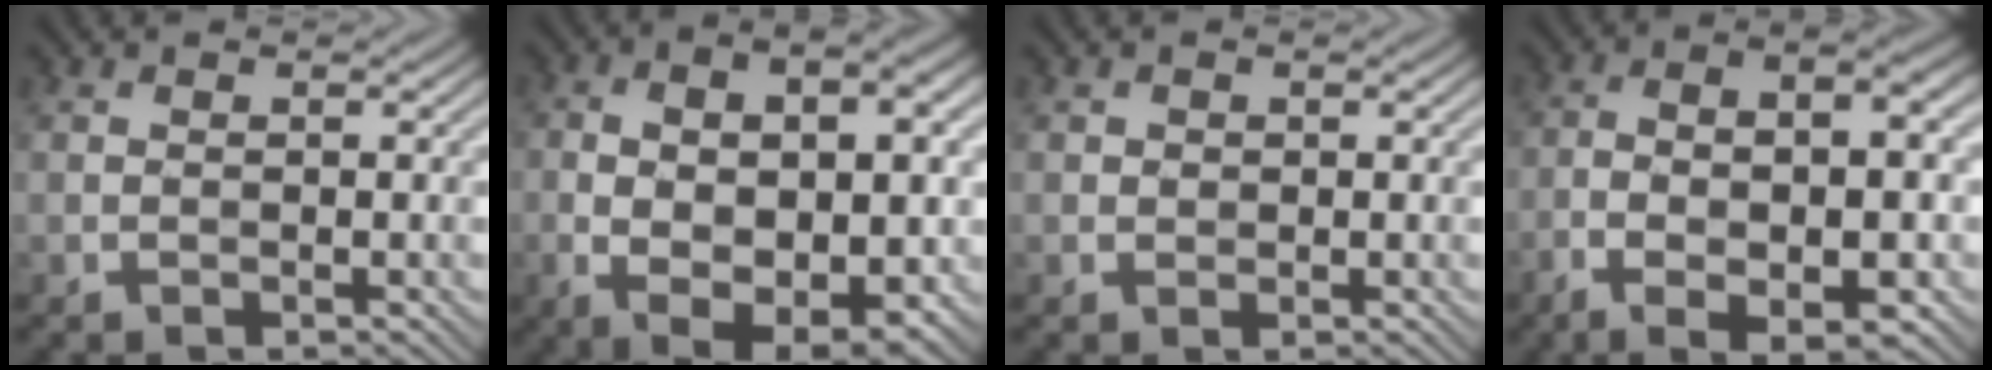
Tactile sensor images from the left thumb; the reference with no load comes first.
{"total": 13.9, "force": [-1.6, 7.1, 11.9], "torque": [-0.175, -0.013, 0.000]}
{"total": 0.8, "force": [0.2, 0.7, 0.2], "torque": [-0.004, -0.002, 0.002]}
{"total": 10.7, "force": [-3.7, 3.8, 9.3], "torque": [-0.172, -0.008, -0.052]}